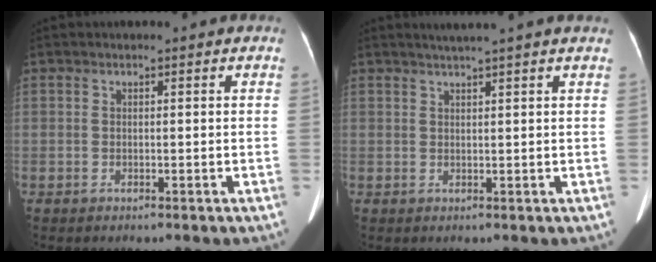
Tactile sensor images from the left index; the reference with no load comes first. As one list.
[{"total": 3.9, "force": [3.2, -0.9, 2.0], "torque": [-0.025, 0.016, 0.045]}]